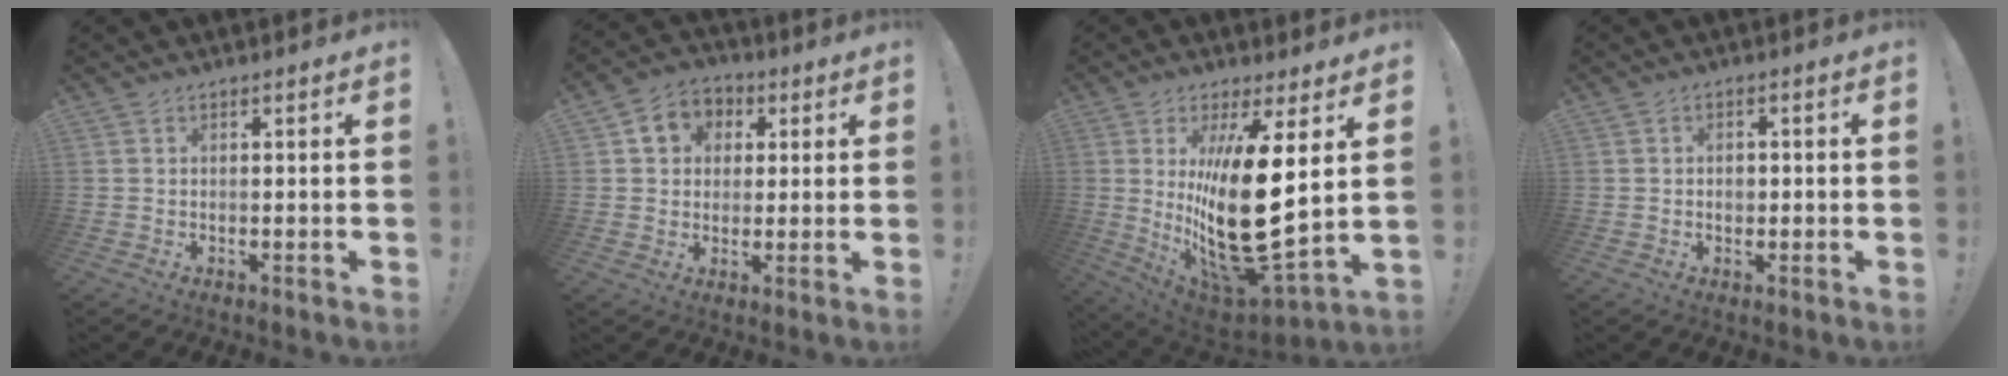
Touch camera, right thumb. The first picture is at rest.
{"total": 8.2, "force": [2.1, 7.4, 2.7], "torque": [-0.040, 0.002, 0.045]}
{"total": 24.6, "force": [4.0, 7.6, 23.0], "torque": [-0.422, -0.064, 0.068]}
{"total": 2.1, "force": [-0.7, 1.7, 1.1], "torque": [-0.006, 0.000, -0.016]}